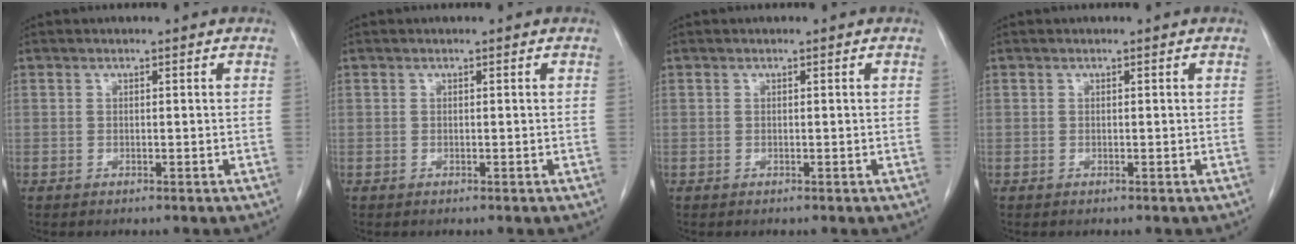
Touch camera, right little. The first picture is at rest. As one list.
[{"total": 0.0}, {"total": 0.0}, {"total": 0.0}]